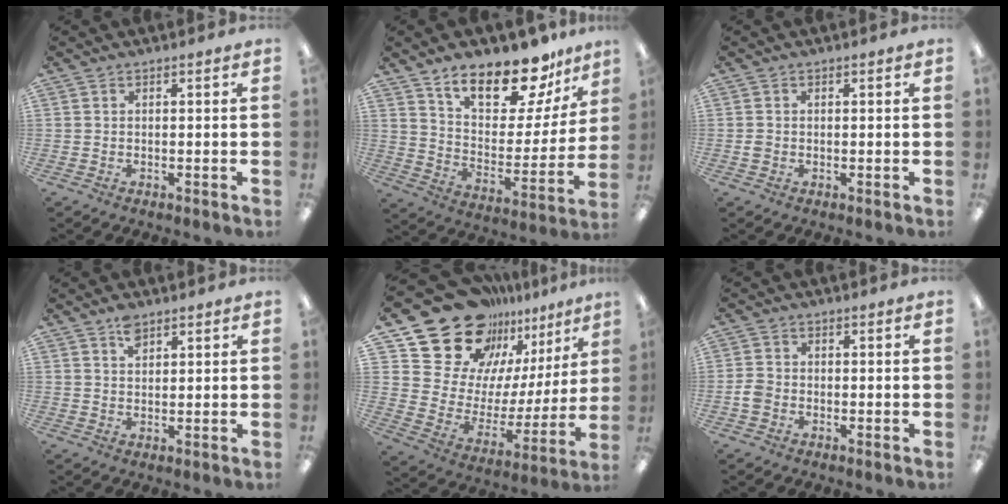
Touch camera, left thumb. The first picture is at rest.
{"total": 18.3, "force": [14.4, 6.8, 8.9], "torque": [-0.150, -0.096, 0.250]}
{"total": 1.1, "force": [-0.1, 1.1, 0.4], "torque": [-0.008, 0.005, -0.003]}
{"total": 3.9, "force": [2.7, 2.1, 1.9], "torque": [-0.027, -0.006, 0.047]}
{"total": 23.6, "force": [19.1, 12.4, 6.4], "torque": [-0.130, -0.141, 0.363]}
{"total": 3.1, "force": [-0.9, 2.6, 1.5], "torque": [-0.023, 0.009, -0.017]}